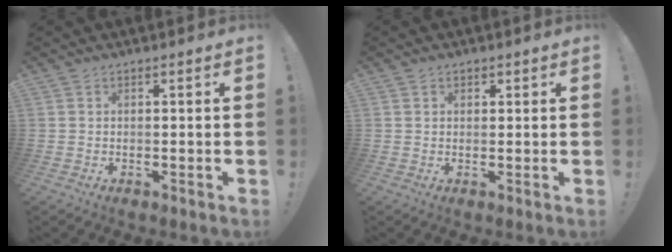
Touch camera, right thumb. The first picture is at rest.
{"total": 1.0, "force": [0.7, 0.7, 0.2], "torque": [0.012, -0.007, 0.010]}